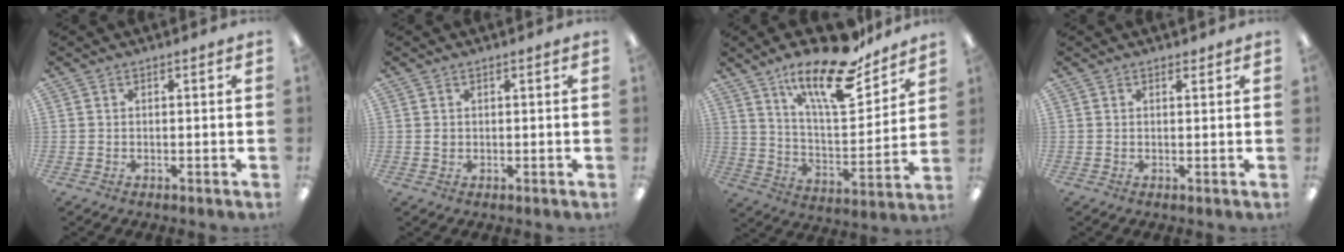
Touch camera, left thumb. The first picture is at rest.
{"total": 0.9, "force": [0.3, 0.8, 0.3], "torque": [-0.007, 0.003, 0.005]}
{"total": 20.4, "force": [14.8, 6.4, 12.5], "torque": [-0.212, -0.093, 0.249]}
{"total": 1.1, "force": [0.9, 0.6, 0.4], "torque": [-0.001, -0.003, 0.015]}